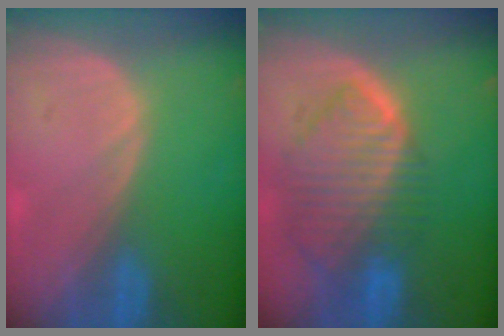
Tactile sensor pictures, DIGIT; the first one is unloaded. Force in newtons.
{"total": 10.0, "press": 8.5, "slide": 5.2}